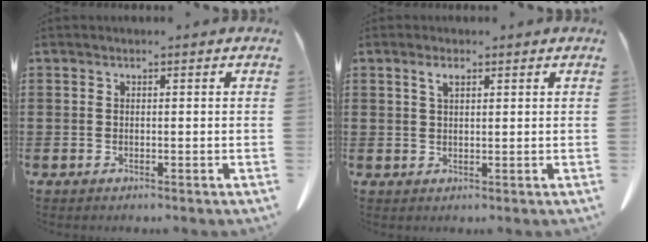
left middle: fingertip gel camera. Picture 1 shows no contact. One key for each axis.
{"total": 2.0, "fx": 1.0, "fy": 0.7, "fz": 1.6, "tx": -0.027, "ty": 0.001, "tz": 0.015}